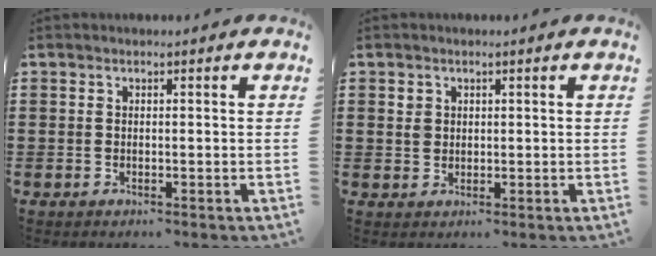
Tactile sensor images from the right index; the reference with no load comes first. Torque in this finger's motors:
{"motor_torque": [0.02, 0.06, 0.01, 0.00]}